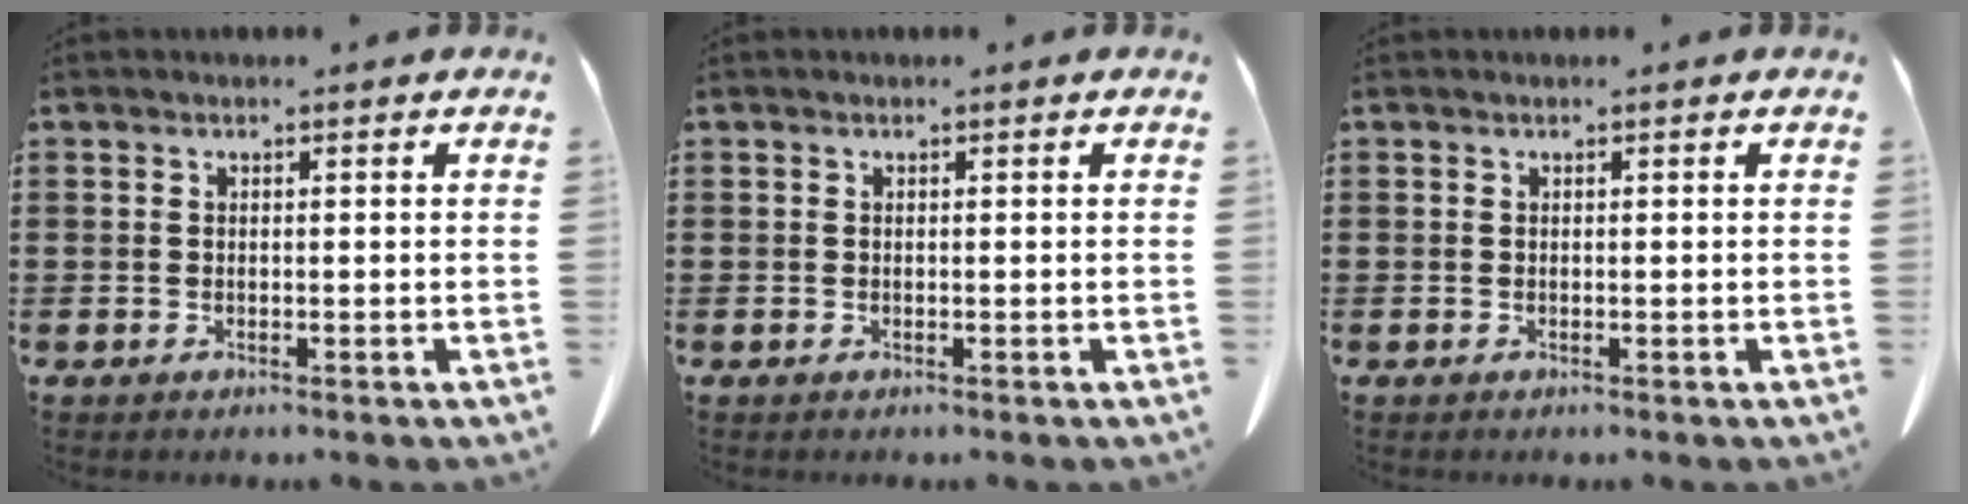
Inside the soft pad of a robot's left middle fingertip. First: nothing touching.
{"total": 0.0}
{"total": 0.0}